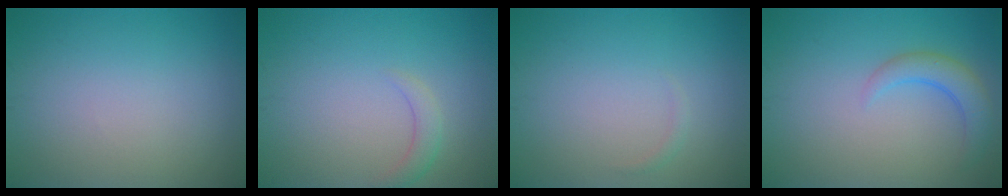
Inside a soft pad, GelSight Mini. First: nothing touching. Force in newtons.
{"total": 1.5, "press": 1.5, "slide": 0.2}
{"total": 0.5, "press": 0.5, "slide": 0.0}
{"total": 2.8, "press": 2.8, "slide": 0.4}